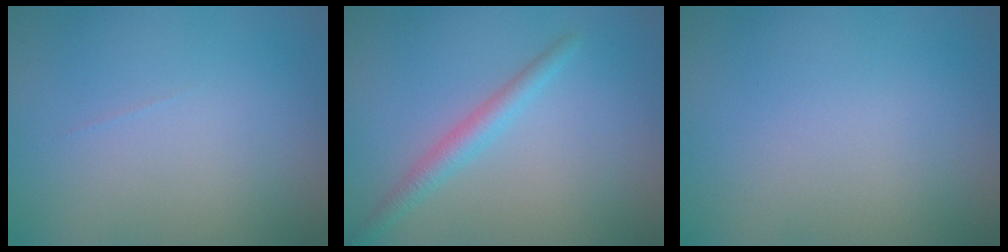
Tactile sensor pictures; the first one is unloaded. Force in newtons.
{"total": 2.2, "press": 2.2, "slide": 0.1}
{"total": 0.0}